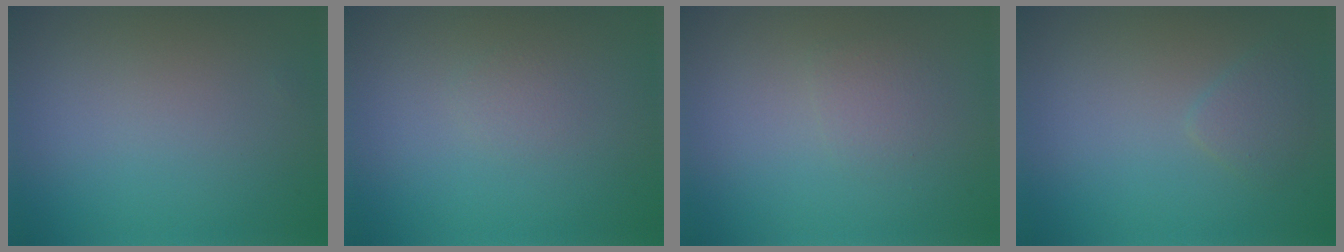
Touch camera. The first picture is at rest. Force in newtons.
{"total": 0.7, "press": 0.7, "slide": 0.0}
{"total": 1.2, "press": 1.2, "slide": 0.0}
{"total": 1.4, "press": 1.4, "slide": 0.0}